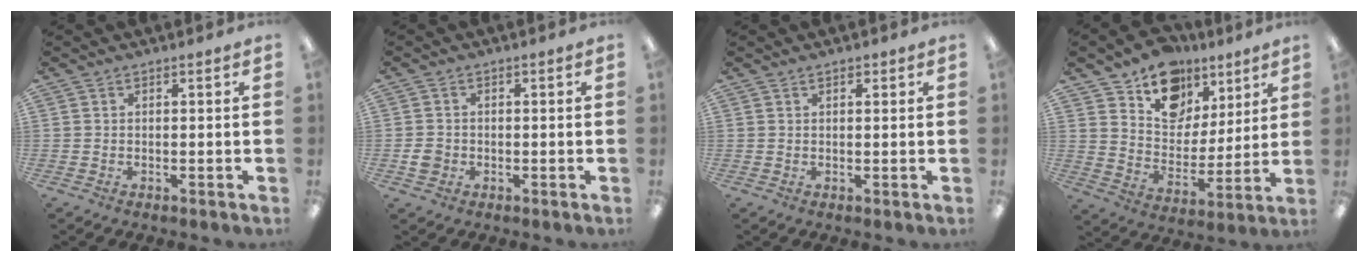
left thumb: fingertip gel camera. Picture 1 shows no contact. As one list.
[{"total": 2.9, "force": [-0.8, 2.7, 0.7], "torque": [-0.003, 0.002, -0.016]}, {"total": 0.9, "force": [0.6, 0.6, 0.3], "torque": [-0.008, 0.001, 0.012]}, {"total": 13.5, "force": [9.0, 9.5, 3.3], "torque": [-0.051, -0.062, 0.170]}]